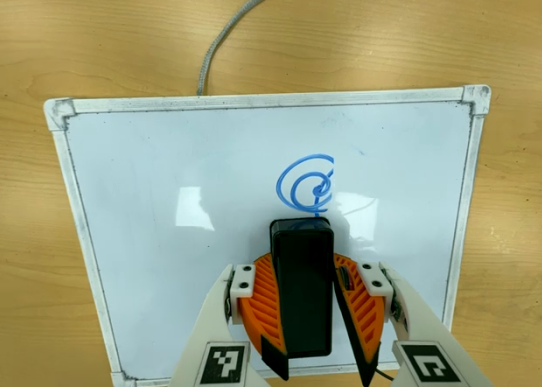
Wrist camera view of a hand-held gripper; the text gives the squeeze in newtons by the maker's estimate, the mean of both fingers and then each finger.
{"total": 8.5, "left": 9.1, "right": 7.9}